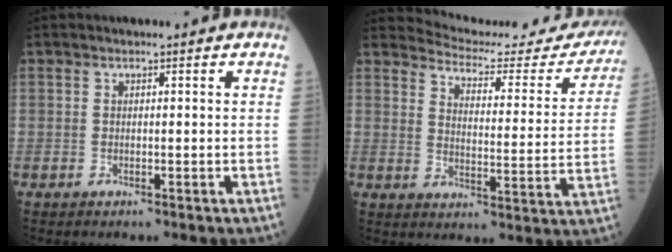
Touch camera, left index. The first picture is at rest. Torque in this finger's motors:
{"motor_torque": [0.42, -1.72, 0.01, -0.04]}